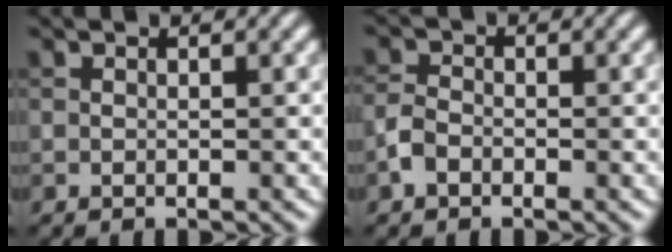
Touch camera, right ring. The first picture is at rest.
{"total": 1.9, "force": [-1.1, 1.2, 0.9], "torque": [-0.018, 0.005, -0.027]}